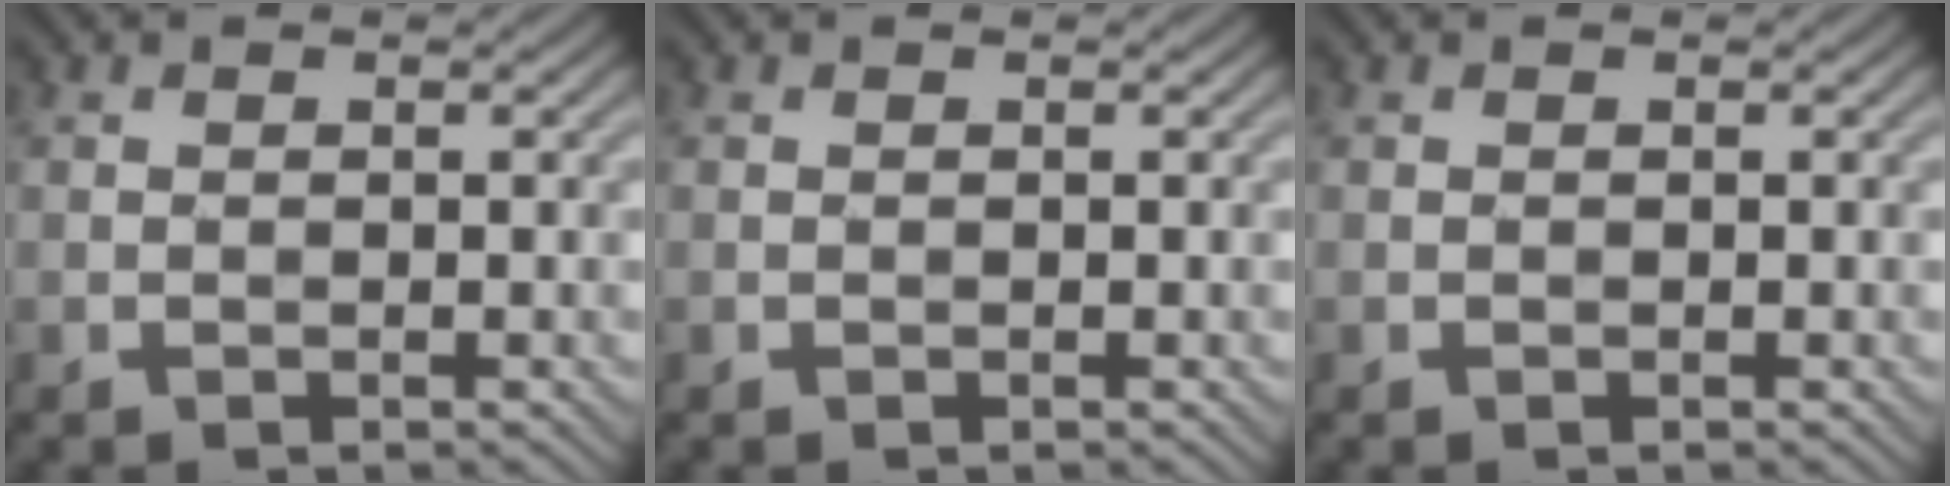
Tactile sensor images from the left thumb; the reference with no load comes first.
{"total": 0.0}
{"total": 0.0}